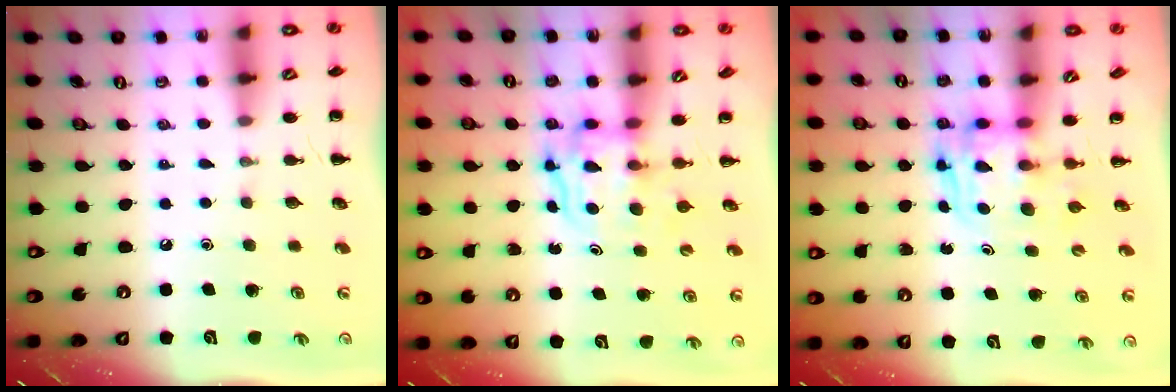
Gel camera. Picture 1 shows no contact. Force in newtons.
{"total": 3.5, "press": 3.5, "slide": 0.3}
{"total": 2.6, "press": 2.6, "slide": 0.2}